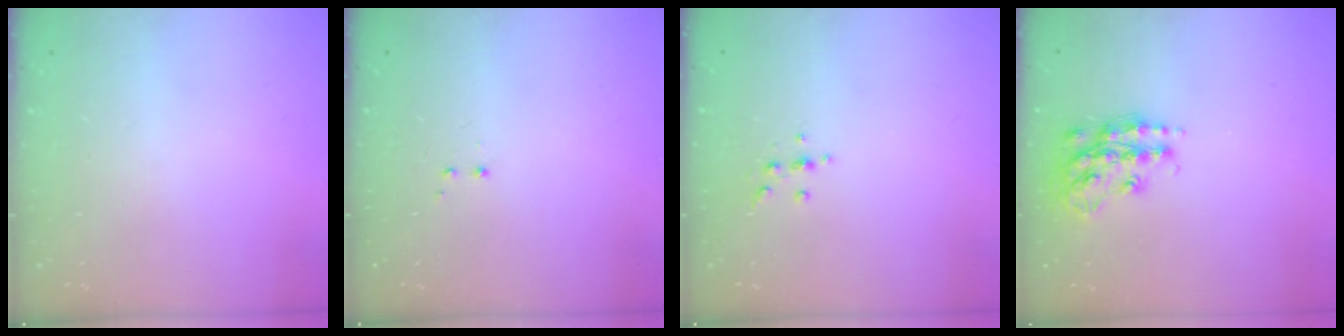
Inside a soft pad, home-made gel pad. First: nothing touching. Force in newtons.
{"total": 1.2, "press": 1.0, "slide": 0.6}
{"total": 3.5, "press": 3.3, "slide": 1.0}
{"total": 14.9, "press": 14.8, "slide": 0.8}